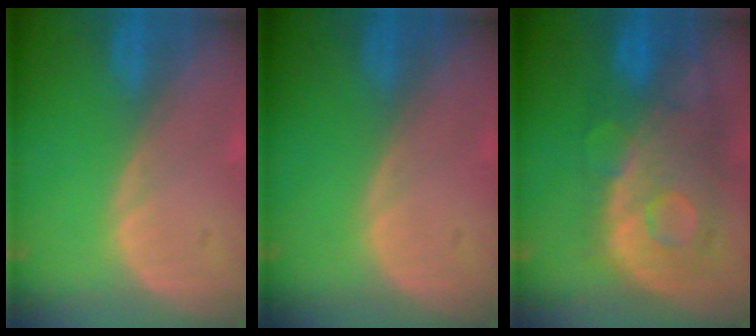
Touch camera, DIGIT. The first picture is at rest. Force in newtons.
{"total": 0.0}
{"total": 11.2, "press": 9.7, "slide": 5.6}